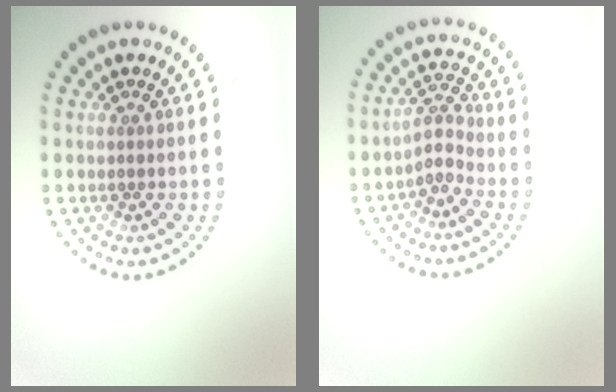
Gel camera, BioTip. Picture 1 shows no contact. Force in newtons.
{"total": 2.1, "press": 1.6, "slide": 1.4}